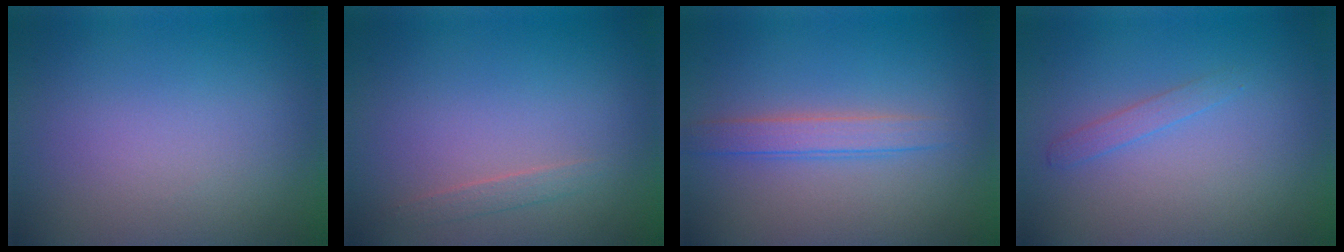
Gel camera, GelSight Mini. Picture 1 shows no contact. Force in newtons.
{"total": 0.8, "press": 0.8, "slide": 0.1}
{"total": 2.1, "press": 2.1, "slide": 0.1}
{"total": 1.0, "press": 1.0, "slide": 0.1}